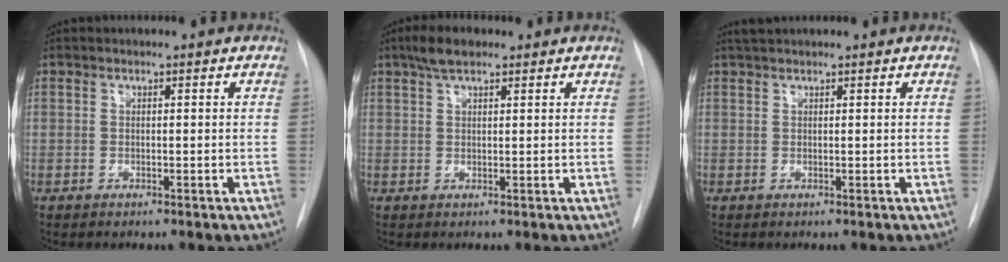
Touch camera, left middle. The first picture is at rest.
{"total": 3.7, "force": [2.6, 1.3, 2.3], "torque": [-0.051, 0.011, 0.047]}
{"total": 1.7, "force": [1.5, 0.1, 0.7], "torque": [-0.015, 0.017, 0.030]}